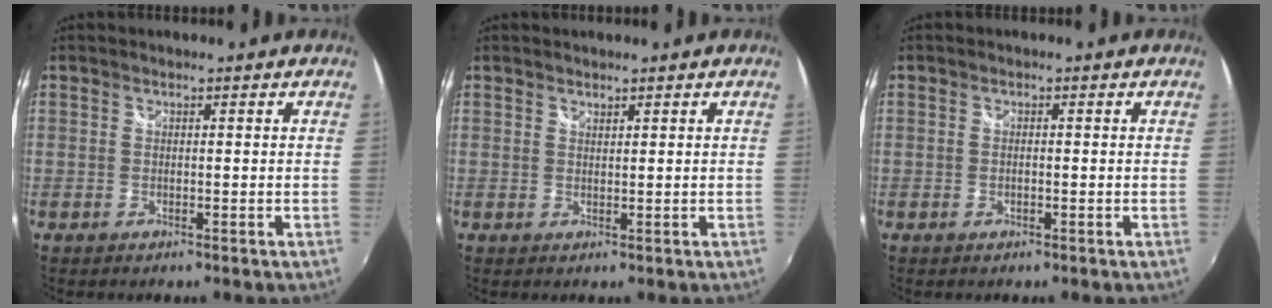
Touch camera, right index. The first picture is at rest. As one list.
[{"total": 0.8, "force": [0.8, 0.2, 0.1], "torque": [-0.002, 0.000, 0.015]}, {"total": 0.7, "force": [-0.2, 0.4, 0.5], "torque": [-0.011, 0.001, -0.005]}]